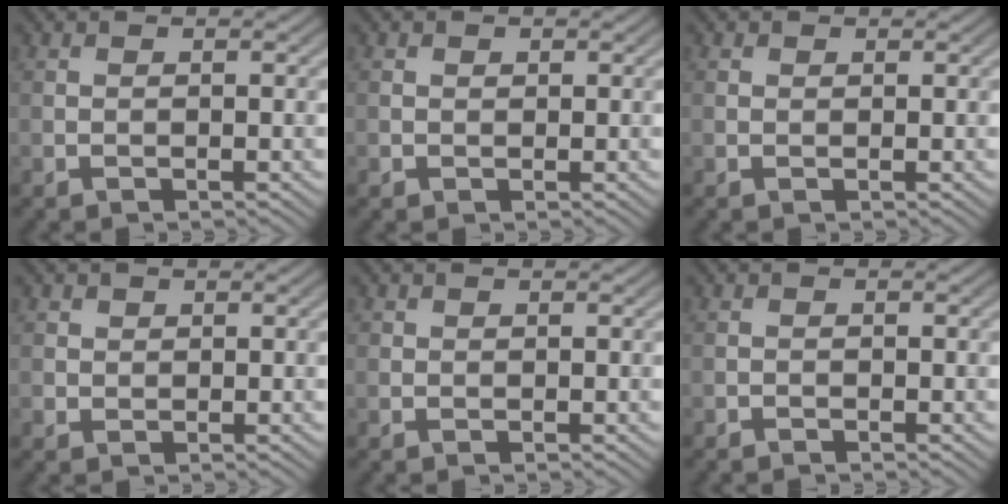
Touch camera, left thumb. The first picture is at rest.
{"total": 1.0, "force": [0.2, 1.0, 0.2], "torque": [-0.003, -0.004, 0.001]}
{"total": 0.5, "force": [0.3, 0.4, 0.1], "torque": [0.001, -0.002, 0.005]}
{"total": 1.5, "force": [0.5, 1.4, 0.3], "torque": [-0.004, -0.005, 0.008]}
{"total": 0.7, "force": [0.1, 0.7, 0.1], "torque": [0.001, -0.003, -0.001]}
{"total": 0.6, "force": [-0.5, 0.3, 0.1], "torque": [0.001, -0.002, -0.009]}